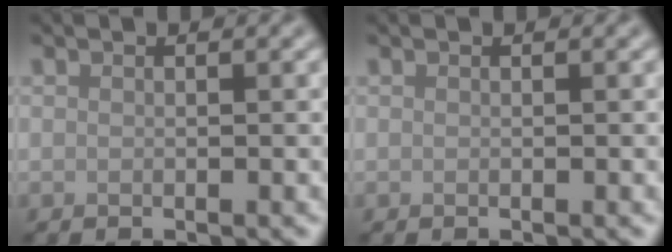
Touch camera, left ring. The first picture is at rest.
{"total": 0.0}